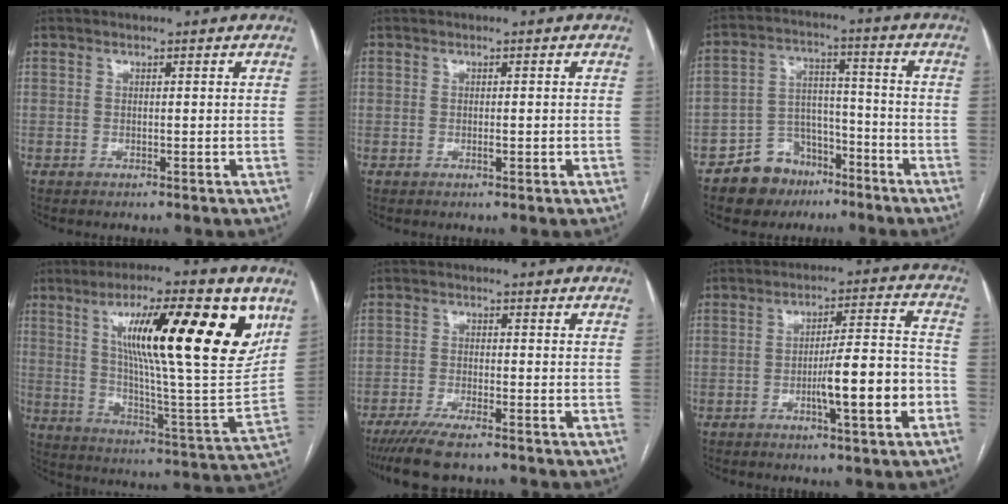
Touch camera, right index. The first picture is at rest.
{"total": 1.1, "force": [-0.3, 0.4, 1.0], "torque": [-0.016, 0.000, -0.004]}
{"total": 9.2, "force": [-6.2, 6.4, 2.2], "torque": [-0.033, 0.031, -0.100]}
{"total": 24.5, "force": [10.4, 3.0, 22.0], "torque": [-0.326, 0.003, 0.160]}
{"total": 7.3, "force": [-5.8, 0.9, 4.4], "torque": [-0.073, -0.018, -0.095]}
{"total": 10.8, "force": [-3.7, 1.0, 10.1], "torque": [-0.156, 0.010, -0.054]}